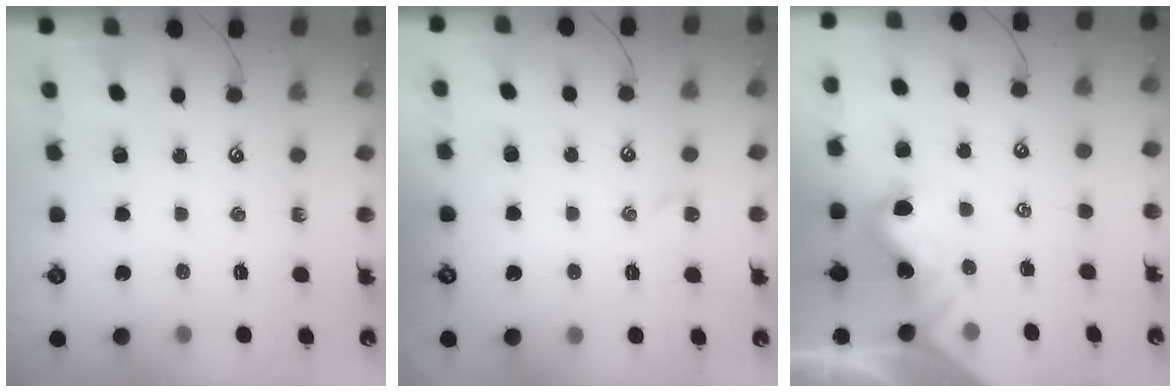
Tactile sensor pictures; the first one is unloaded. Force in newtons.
{"total": 0.5, "press": 0.4, "slide": 0.4}
{"total": 1.8, "press": 1.8, "slide": 0.2}